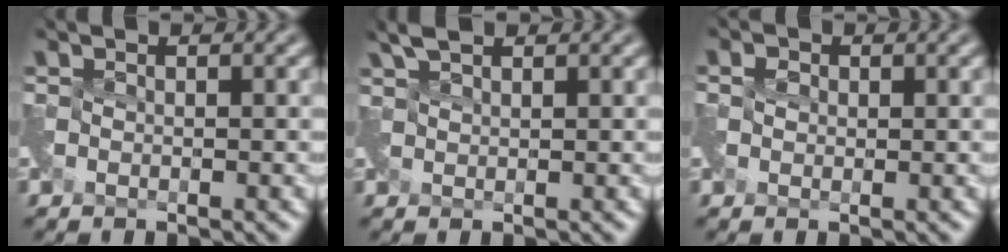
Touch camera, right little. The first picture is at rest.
{"total": 2.5, "force": [2.3, 0.4, 1.0], "torque": [-0.025, 0.014, 0.047]}
{"total": 0.6, "force": [0.2, 0.6, 0.1], "torque": [-0.001, 0.002, 0.004]}